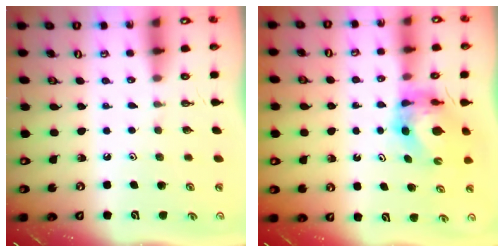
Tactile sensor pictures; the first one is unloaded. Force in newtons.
{"total": 6.4, "press": 6.4, "slide": 0.6}